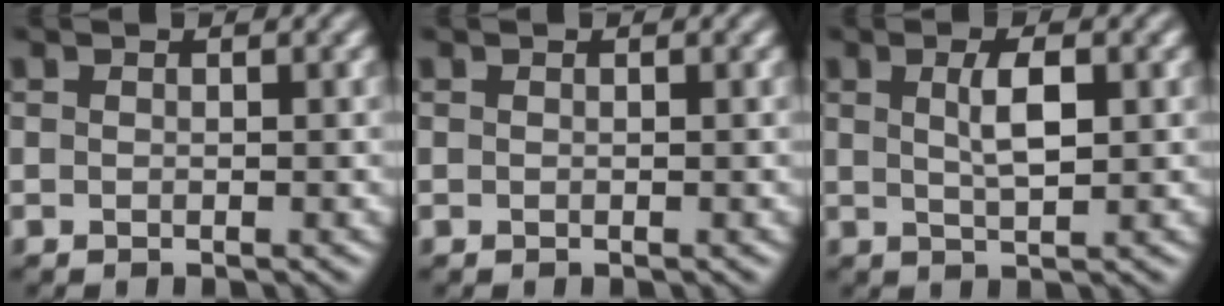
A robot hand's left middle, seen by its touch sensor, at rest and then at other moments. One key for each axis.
{"total": 0.0}
{"total": 2.9, "fx": 0.8, "fy": 0.7, "fz": 2.7, "tx": -0.049, "ty": 0.004, "tz": 0.014}